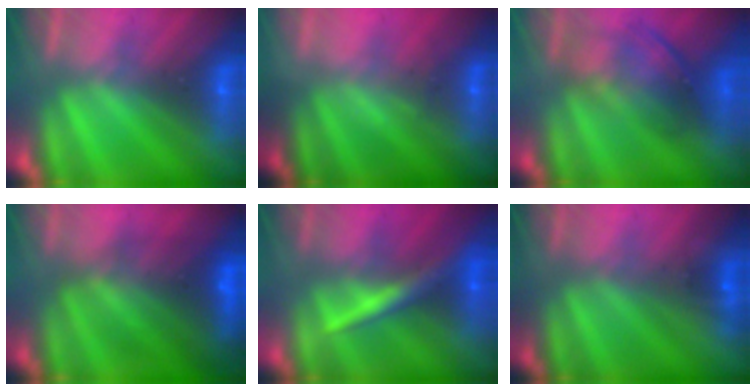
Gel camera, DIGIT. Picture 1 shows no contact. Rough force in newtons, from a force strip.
{"total": 2.0}
{"total": 6.0}
{"total": 7.5}
{"total": 2.3}
{"total": 1.6}